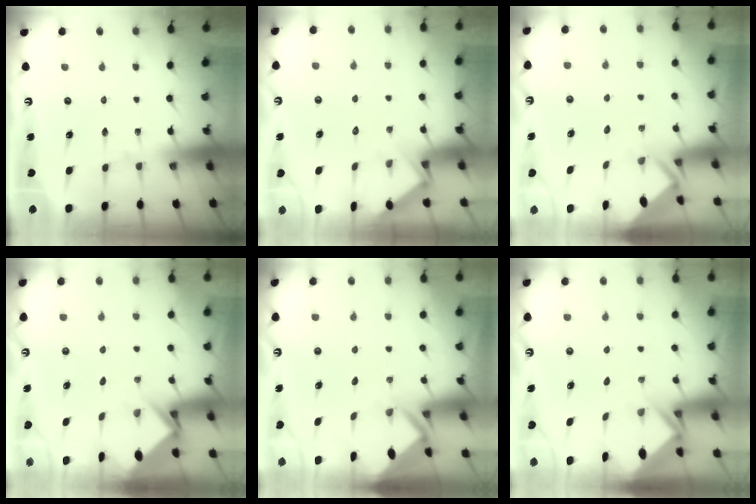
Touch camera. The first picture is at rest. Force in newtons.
{"total": 4.4, "press": 4.4, "slide": 0.5}
{"total": 3.2, "press": 3.2, "slide": 0.2}
{"total": 3.5, "press": 3.5, "slide": 0.3}
{"total": 3.2, "press": 3.2, "slide": 0.1}
{"total": 2.4, "press": 2.4, "slide": 0.2}